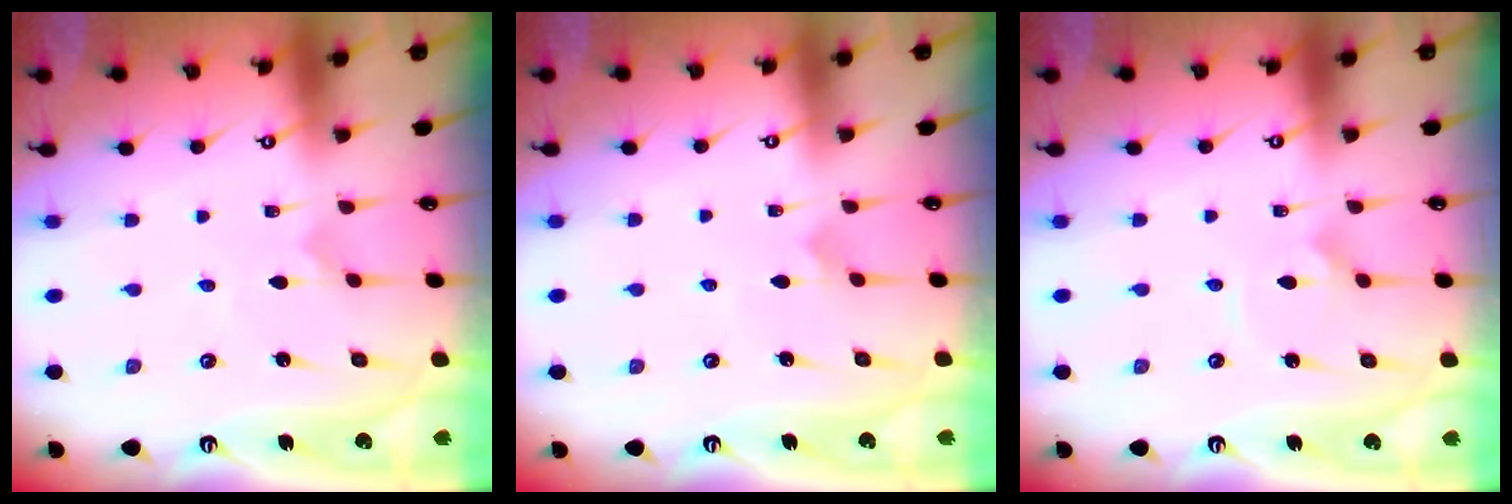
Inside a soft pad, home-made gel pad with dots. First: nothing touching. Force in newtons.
{"total": 3.6, "press": 3.6, "slide": 0.2}
{"total": 2.5, "press": 2.5, "slide": 0.1}